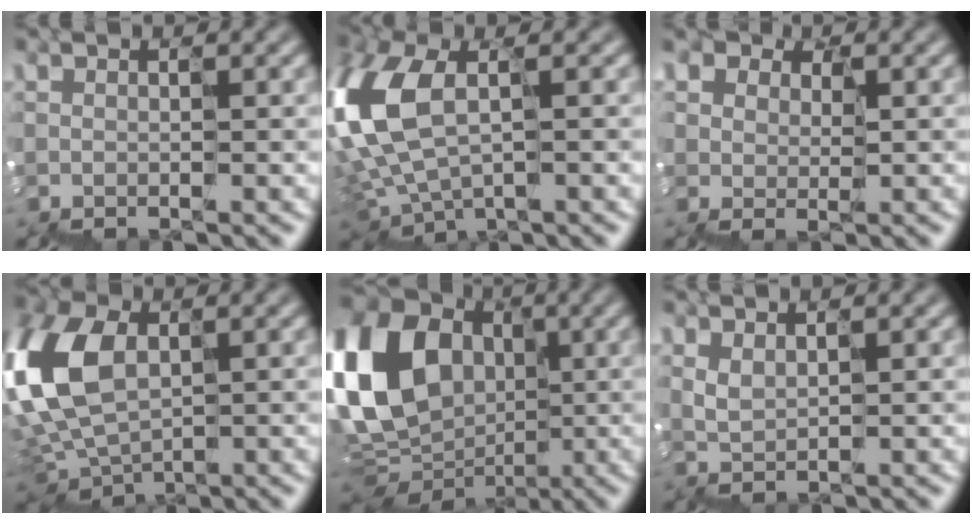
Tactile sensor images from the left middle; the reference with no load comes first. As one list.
[{"total": 7.0, "force": [0.7, 4.2, 5.5], "torque": [-0.186, 0.012, 0.009]}, {"total": 4.4, "force": [2.3, 3.2, 1.9], "torque": [-0.049, 0.006, 0.047]}, {"total": 9.3, "force": [1.3, 6.1, 7.0], "torque": [-0.217, 0.005, 0.025]}, {"total": 13.4, "force": [1.2, 11.0, 7.6], "torque": [-0.194, 0.014, 0.031]}, {"total": 1.6, "force": [1.5, -0.1, -0.7], "torque": [-0.013, 0.015, 0.037]}]